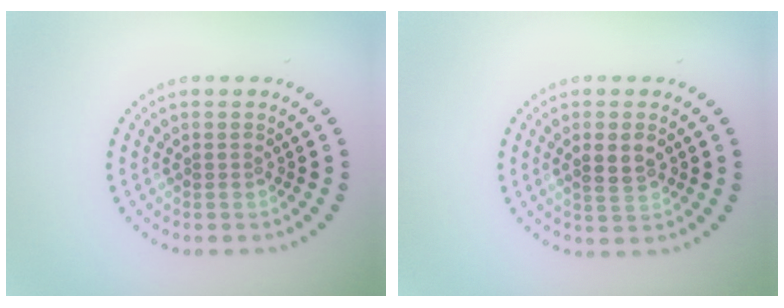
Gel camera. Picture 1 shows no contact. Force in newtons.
{"total": 2.5, "press": 2.5, "slide": 0.4}